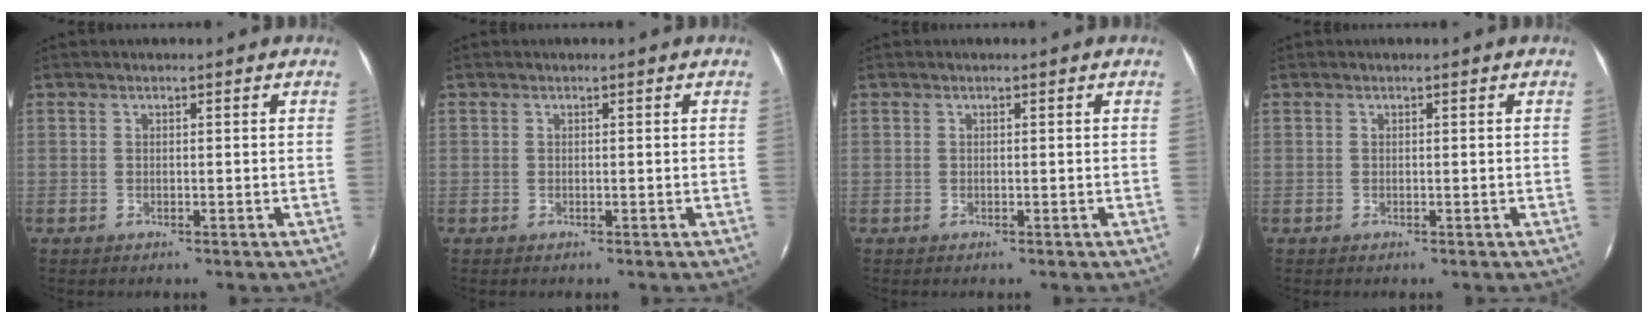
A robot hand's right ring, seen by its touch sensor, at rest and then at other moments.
{"total": 0.0}
{"total": 0.0}
{"total": 0.0}